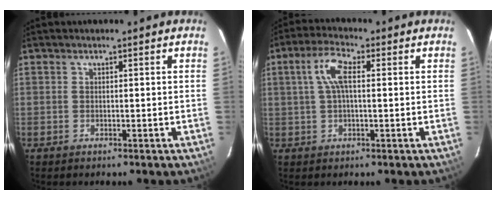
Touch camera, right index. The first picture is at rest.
{"total": 5.9, "force": [1.1, 2.1, 5.4], "torque": [-0.109, 0.015, 0.022]}